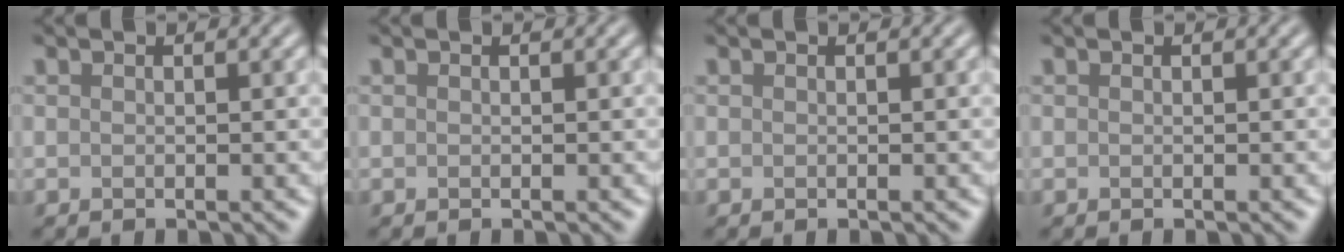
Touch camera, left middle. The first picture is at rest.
{"total": 0.0}
{"total": 0.0}
{"total": 0.0}